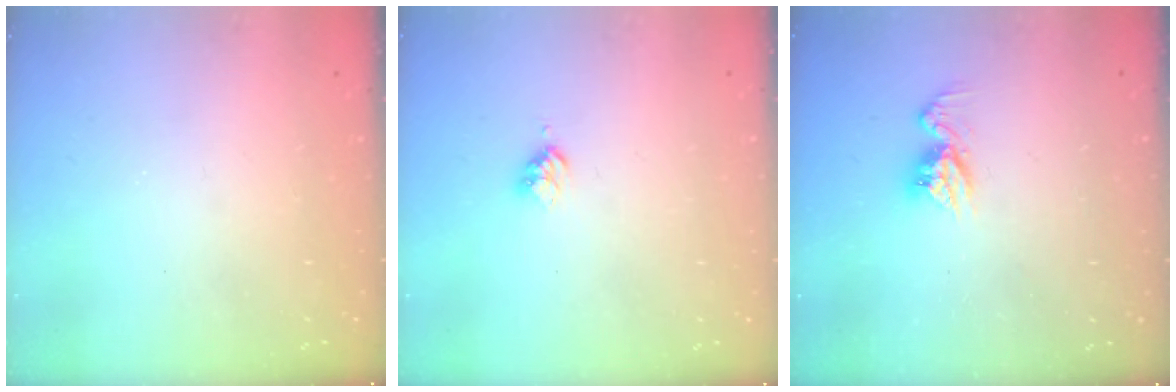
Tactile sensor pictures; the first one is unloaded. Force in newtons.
{"total": 3.0, "press": 2.9, "slide": 0.4}
{"total": 9.6, "press": 9.6, "slide": 0.8}